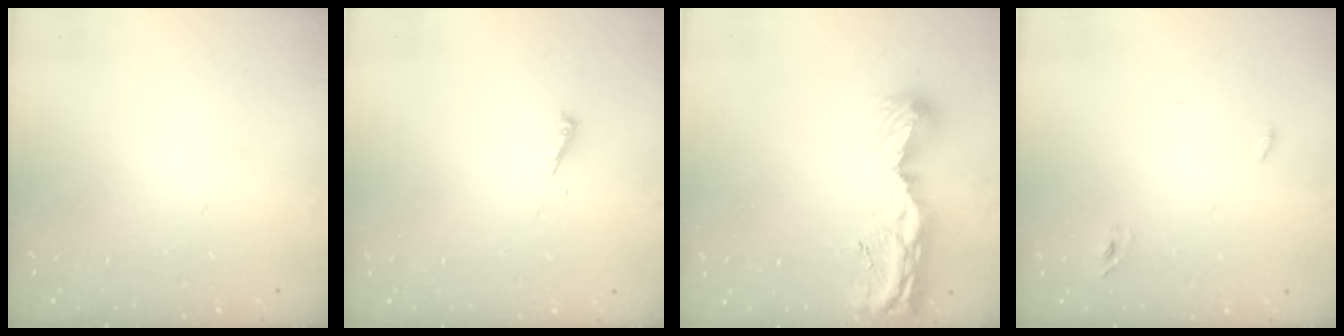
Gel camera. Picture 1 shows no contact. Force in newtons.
{"total": 3.6, "press": 3.6, "slide": 0.4}
{"total": 12.3, "press": 12.3, "slide": 1.3}
{"total": 2.9, "press": 2.7, "slide": 1.0}